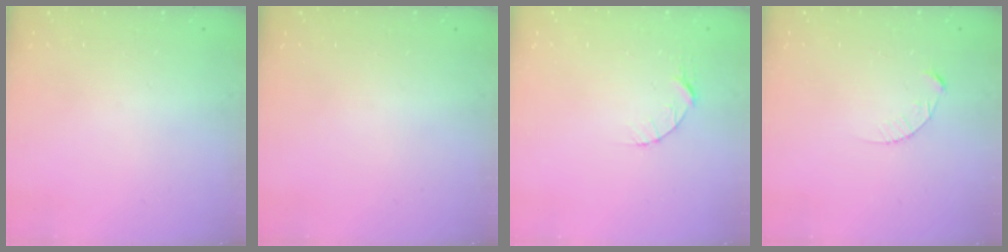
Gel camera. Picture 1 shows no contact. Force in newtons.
{"total": 0.0}
{"total": 5.0, "press": 4.9, "slide": 0.7}
{"total": 3.7, "press": 3.7, "slide": 0.4}